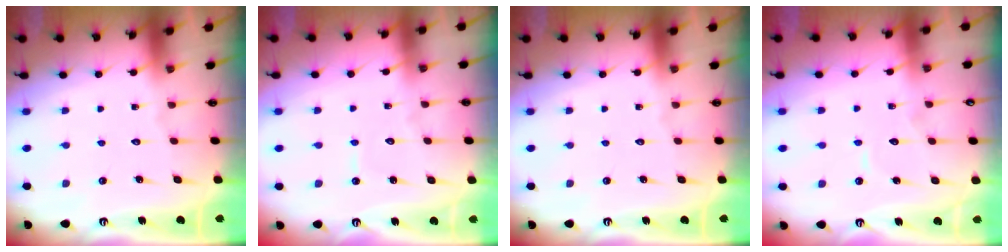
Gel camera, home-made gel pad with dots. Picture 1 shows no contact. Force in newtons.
{"total": 2.8, "press": 2.8, "slide": 0.3}
{"total": 0.0}
{"total": 5.0, "press": 5.0, "slide": 0.4}